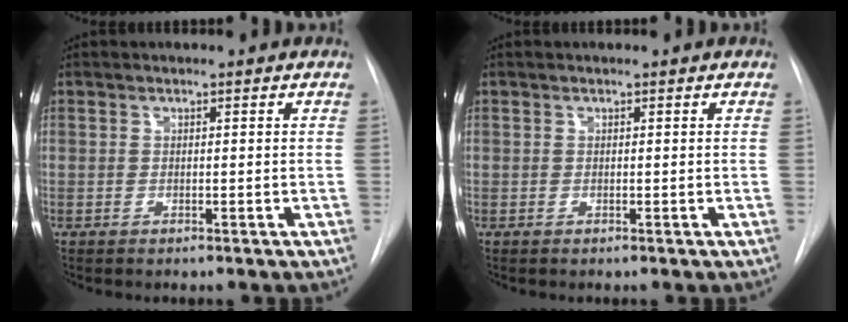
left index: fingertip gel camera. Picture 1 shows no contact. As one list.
[{"total": 0.0}]